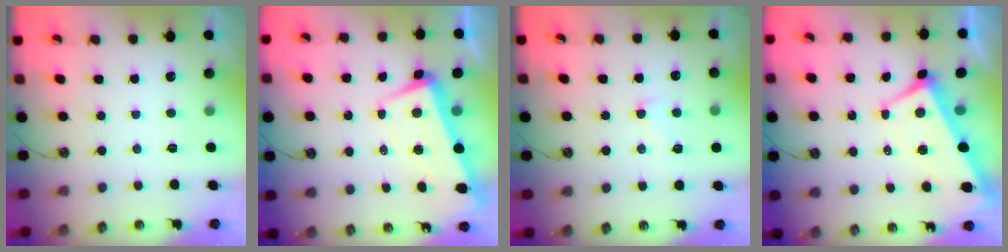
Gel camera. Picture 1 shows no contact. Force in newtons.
{"total": 2.1, "press": 0.6, "slide": 2.0}
{"total": 1.5, "press": 0.9, "slide": 1.2}
{"total": 1.4, "press": 0.9, "slide": 1.0}